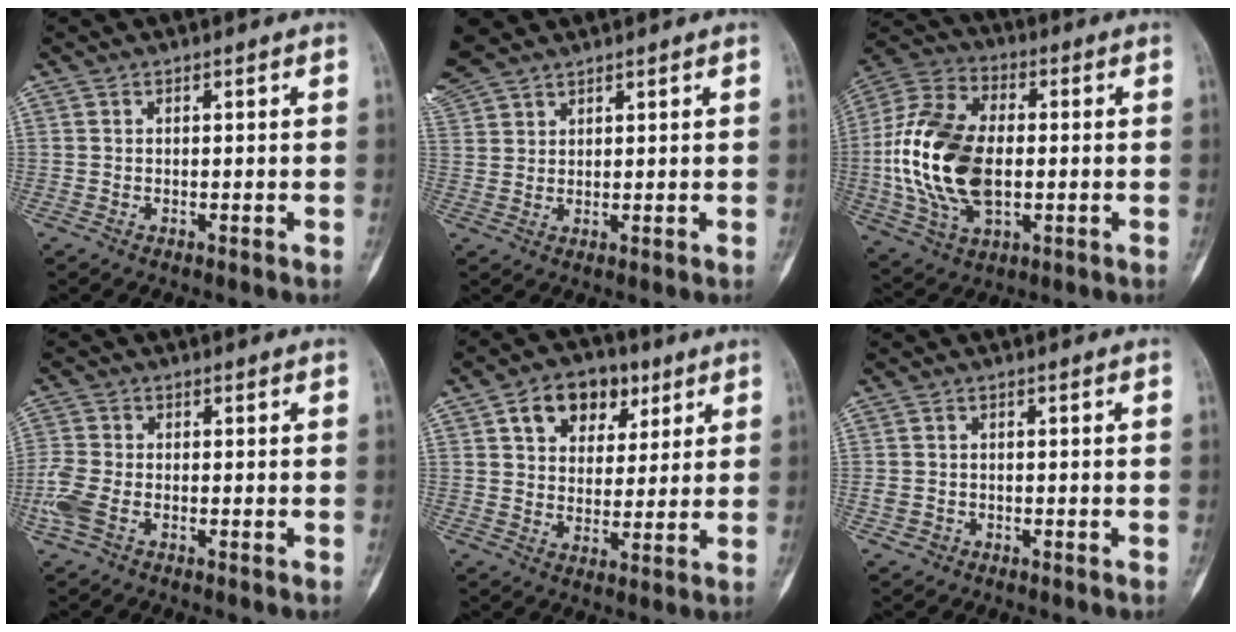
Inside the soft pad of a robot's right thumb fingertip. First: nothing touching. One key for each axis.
{"total": 8.3, "fx": 6.5, "fy": 3.8, "fz": 3.6, "tx": -0.089, "ty": 0.007, "tz": 0.141}
{"total": 21.0, "fx": -1.0, "fy": 12.6, "fz": 16.8, "tx": -0.342, "ty": 0.009, "tz": -0.015}
{"total": 5.7, "fx": -2.2, "fy": 3.3, "fz": 4.1, "tx": -0.122, "ty": 0.004, "tz": -0.050}
{"total": 11.4, "fx": 5.1, "fy": 8.0, "fz": 6.3, "tx": -0.058, "ty": -0.007, "tz": 0.079}
{"total": 2.2, "fx": -0.8, "fy": 1.9, "fz": 0.6, "tx": -0.004, "ty": 0.011, "tz": -0.010}